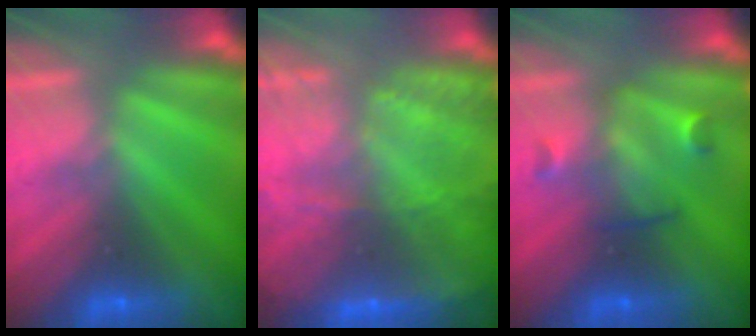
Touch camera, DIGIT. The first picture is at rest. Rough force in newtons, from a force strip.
{"total": 8.5}
{"total": 3.0}